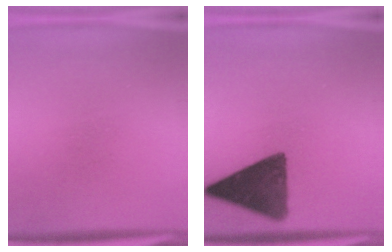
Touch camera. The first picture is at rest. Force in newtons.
{"total": 12.8}